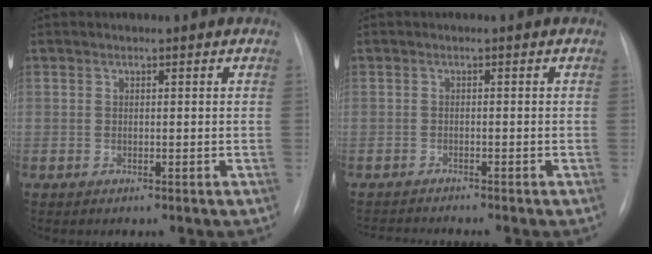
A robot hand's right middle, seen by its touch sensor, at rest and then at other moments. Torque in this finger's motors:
{"motor_torque": [0.04, -0.05, 0.01, 0.01]}